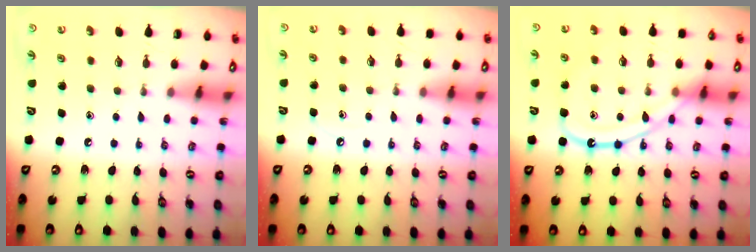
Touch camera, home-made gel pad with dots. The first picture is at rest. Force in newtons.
{"total": 4.6, "press": 4.5, "slide": 0.6}
{"total": 13.2, "press": 13.2, "slide": 1.2}